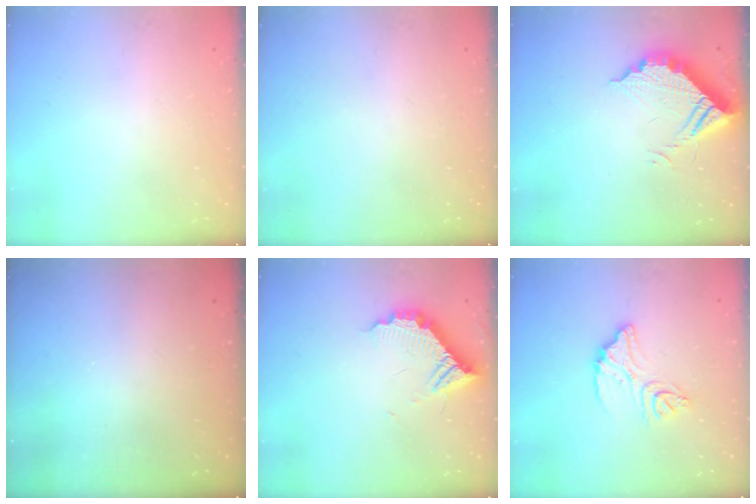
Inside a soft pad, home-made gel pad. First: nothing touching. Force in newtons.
{"total": 0.0}
{"total": 11.7, "press": 11.6, "slide": 1.1}
{"total": 3.2, "press": 3.2, "slide": 0.1}
{"total": 11.4, "press": 11.4, "slide": 0.7}
{"total": 12.9, "press": 12.9, "slide": 1.0}